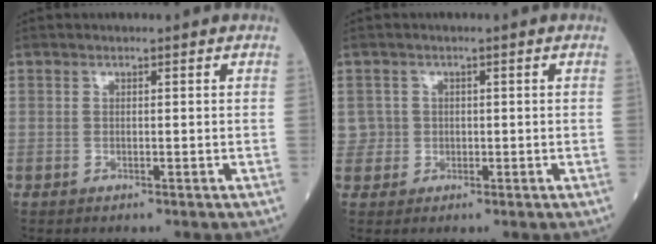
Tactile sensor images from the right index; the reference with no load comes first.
{"total": 2.4, "force": [0.2, 2.3, -0.3], "torque": [0.019, 0.006, 0.000]}